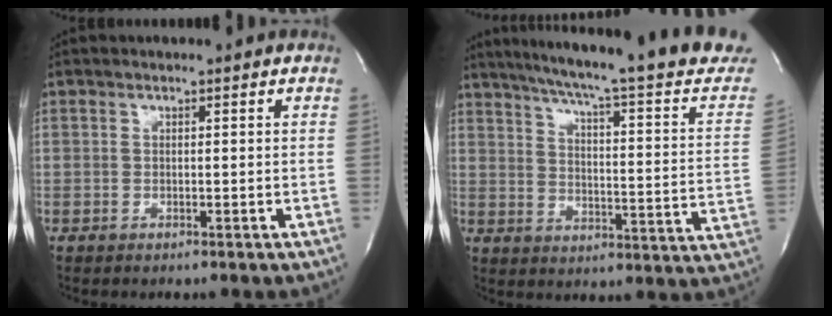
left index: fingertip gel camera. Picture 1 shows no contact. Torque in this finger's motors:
{"motor_torque": [0.05, -0.02, 0.31, 0.10]}